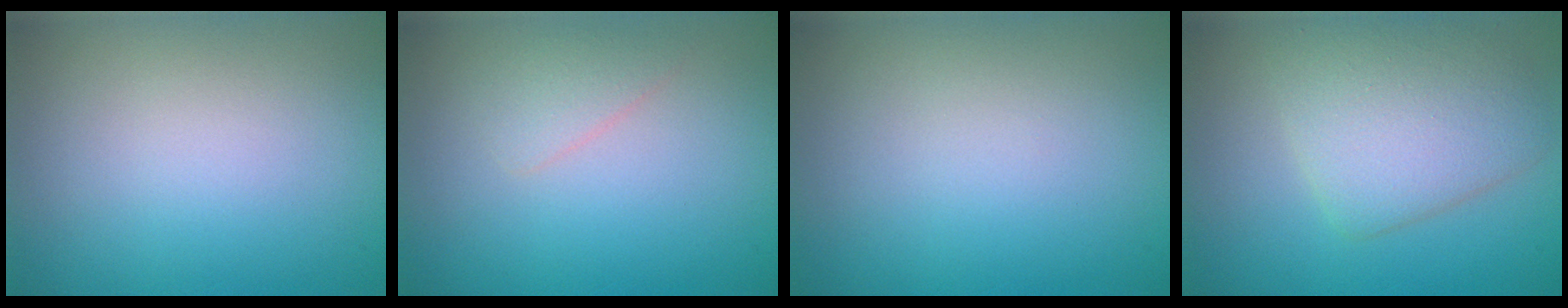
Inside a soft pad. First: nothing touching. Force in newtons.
{"total": 1.4, "press": 1.4, "slide": 0.0}
{"total": 0.0}
{"total": 5.1, "press": 5.1, "slide": 0.1}